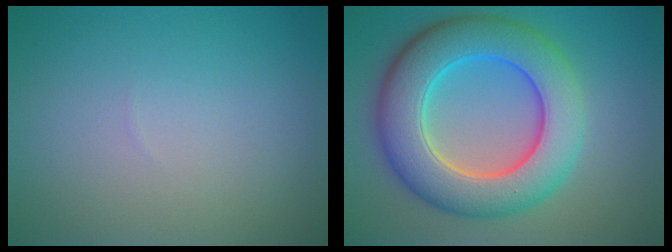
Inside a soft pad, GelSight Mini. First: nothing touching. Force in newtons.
{"total": 9.7, "press": 9.7, "slide": 0.4}